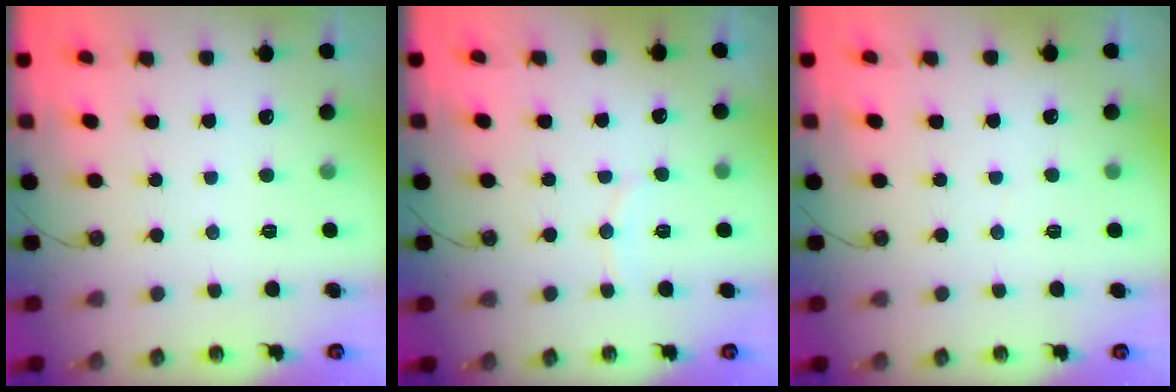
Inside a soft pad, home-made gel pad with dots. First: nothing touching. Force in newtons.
{"total": 5.1, "press": 5.1, "slide": 0.4}
{"total": 1.4, "press": 1.3, "slide": 0.1}